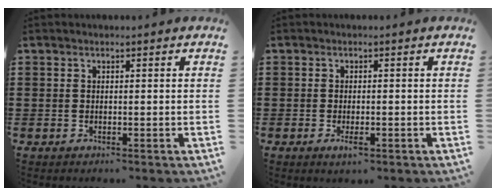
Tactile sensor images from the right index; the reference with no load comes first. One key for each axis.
{"total": 1.7, "fx": -0.8, "fy": 0.5, "fz": 1.5, "tx": -0.026, "ty": -0.003, "tz": -0.014}